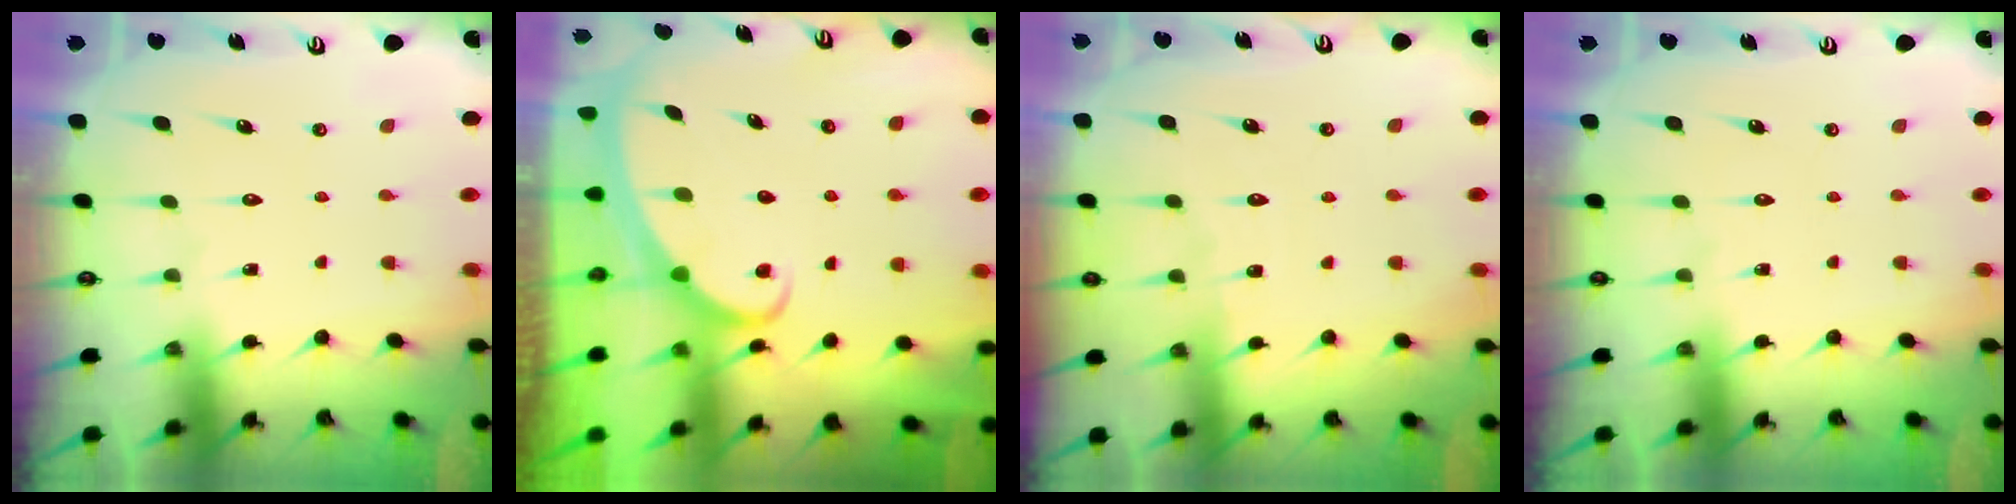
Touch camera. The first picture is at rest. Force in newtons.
{"total": 2.4, "press": 2.3, "slide": 0.4}
{"total": 3.1, "press": 3.0, "slide": 0.3}
{"total": 0.0}